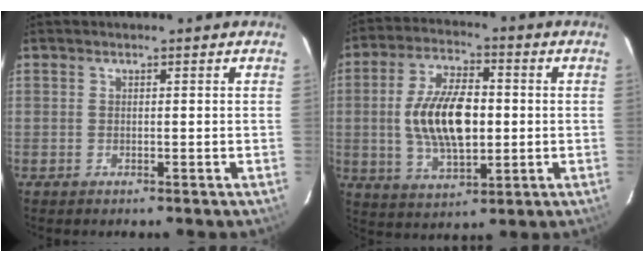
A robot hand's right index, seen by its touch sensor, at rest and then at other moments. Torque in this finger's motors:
{"motor_torque": [0.78, -0.28, 0.85, 0.21]}